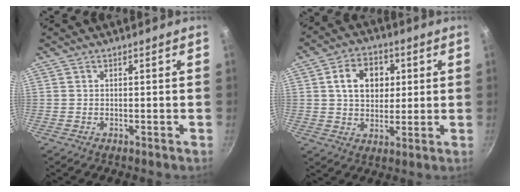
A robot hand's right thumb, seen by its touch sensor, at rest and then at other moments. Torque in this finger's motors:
{"motor_torque": [-0.63, 1.77, 1.09, -0.03, 0.05]}